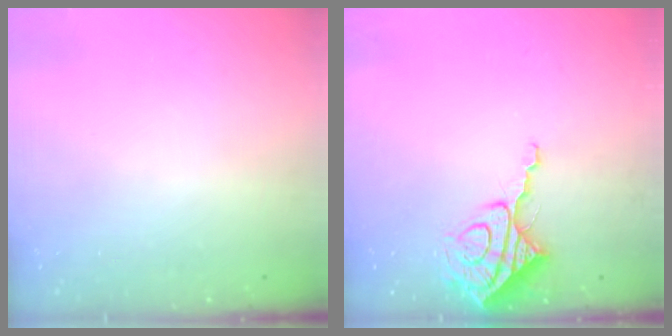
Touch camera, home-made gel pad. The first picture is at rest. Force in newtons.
{"total": 9.7, "press": 9.7, "slide": 0.8}